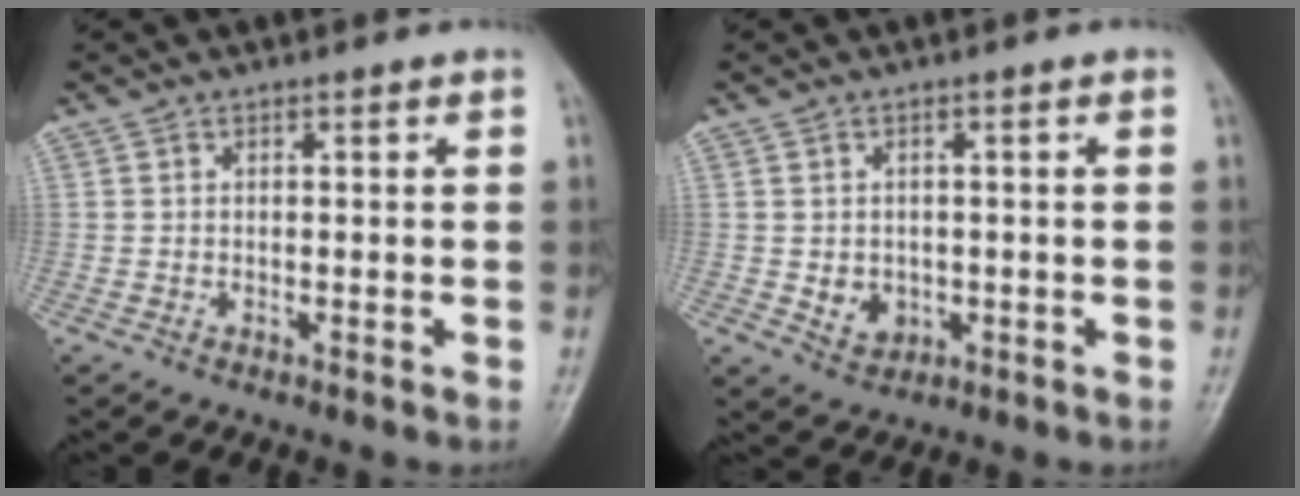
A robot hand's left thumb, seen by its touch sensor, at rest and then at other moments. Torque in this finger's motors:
{"motor_torque": [0.00, 0.01, 0.01, -0.01, 0.00]}